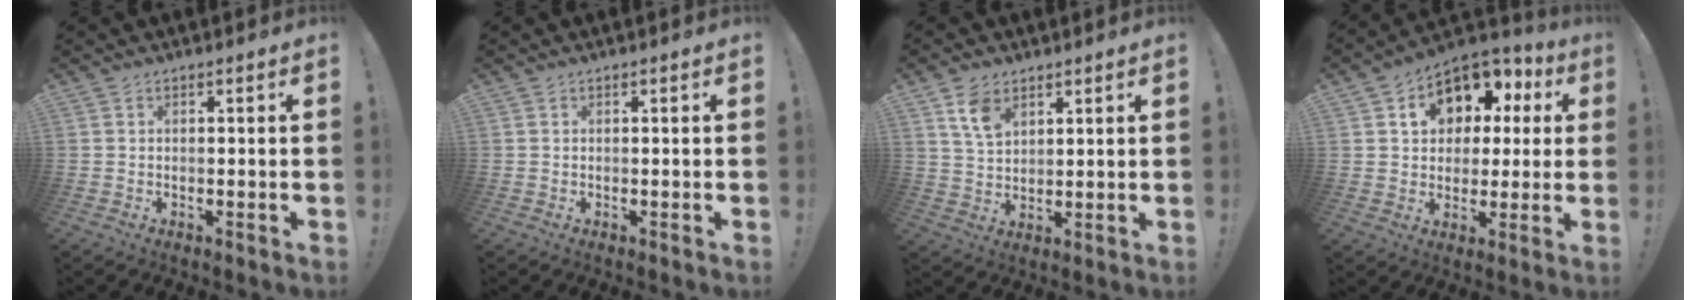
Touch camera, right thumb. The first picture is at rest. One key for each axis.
{"total": 0.0}
{"total": 7.8, "fx": 4.6, "fy": 4.8, "fz": 4.1, "tx": -0.077, "ty": -0.013, "tz": 0.089}
{"total": 11.6, "fx": 4.5, "fy": 8.9, "fz": 5.9, "tx": -0.088, "ty": -0.023, "tz": 0.084}